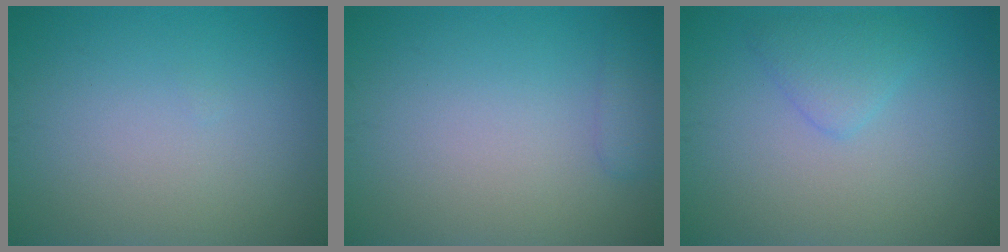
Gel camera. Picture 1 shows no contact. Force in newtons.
{"total": 1.5, "press": 1.5, "slide": 0.1}
{"total": 2.0, "press": 2.0, "slide": 0.0}